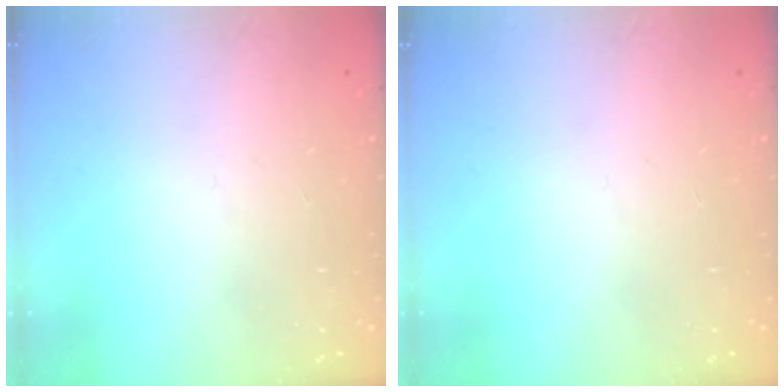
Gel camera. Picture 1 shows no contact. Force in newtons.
{"total": 0.0}